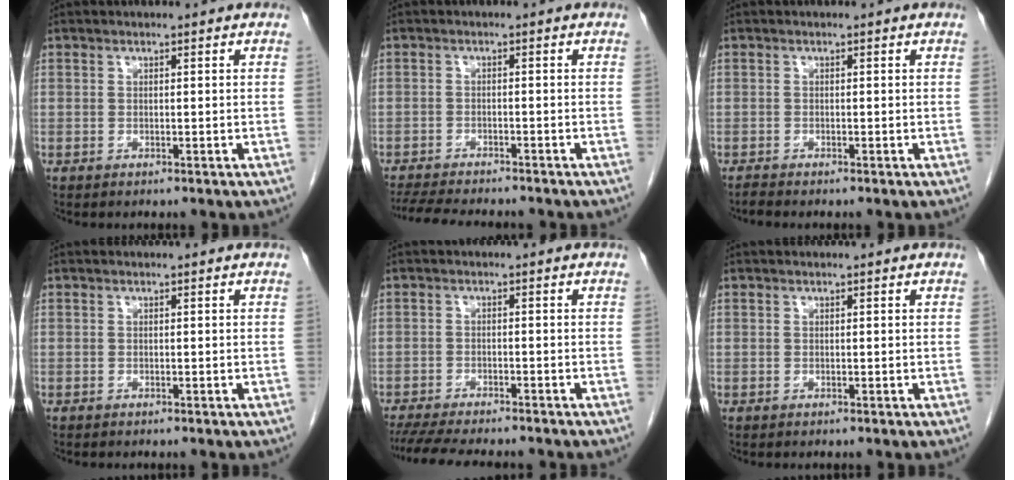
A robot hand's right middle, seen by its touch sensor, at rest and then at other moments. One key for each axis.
{"total": 10.7, "fx": -9.6, "fy": 1.6, "fz": 4.4, "tx": -0.076, "ty": -0.016, "tz": -0.139}
{"total": 0.7, "fx": -0.6, "fy": -0.2, "fz": 0.1, "tx": -0.007, "ty": -0.004, "tz": -0.014}
{"total": 0.0}
{"total": 12.2, "fx": -10.8, "fy": 2.0, "fz": 5.5, "tx": -0.093, "ty": -0.018, "tz": -0.153}
{"total": 0.0}